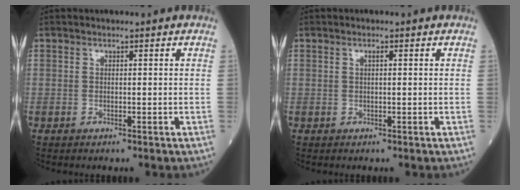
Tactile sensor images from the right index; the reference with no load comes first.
{"total": 1.0, "force": [0.4, 0.2, 0.9], "torque": [-0.018, 0.000, 0.006]}